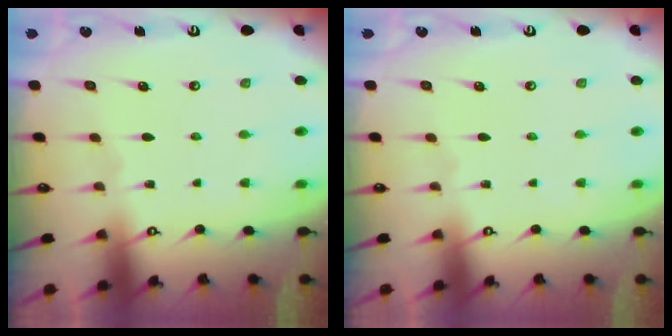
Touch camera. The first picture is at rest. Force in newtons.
{"total": 0.0}